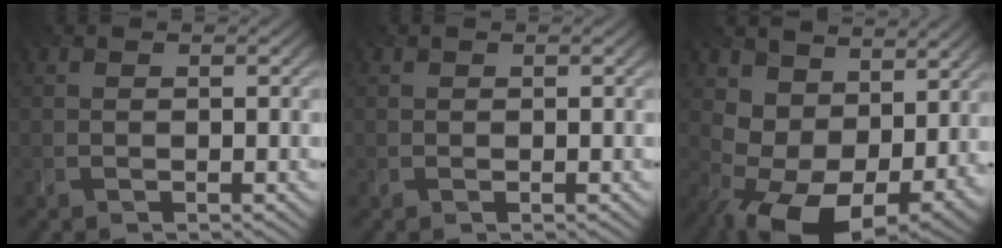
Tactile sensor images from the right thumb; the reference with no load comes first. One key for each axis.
{"total": 0.0}
{"total": 9.5, "fx": 3.4, "fy": 6.4, "fz": 6.0, "tx": -0.110, "ty": -0.022, "tz": 0.070}